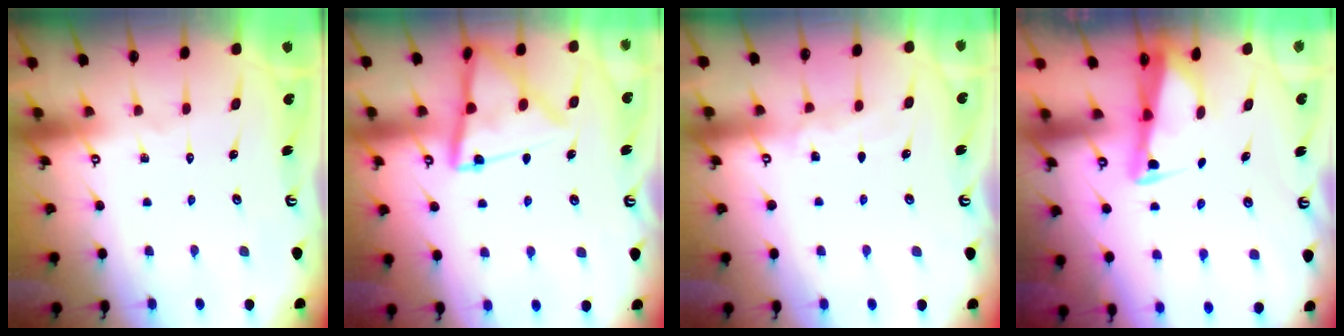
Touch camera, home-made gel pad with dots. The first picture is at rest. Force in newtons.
{"total": 14.4, "press": 14.3, "slide": 1.5}
{"total": 4.2, "press": 4.2, "slide": 0.5}
{"total": 2.9, "press": 2.9, "slide": 0.3}